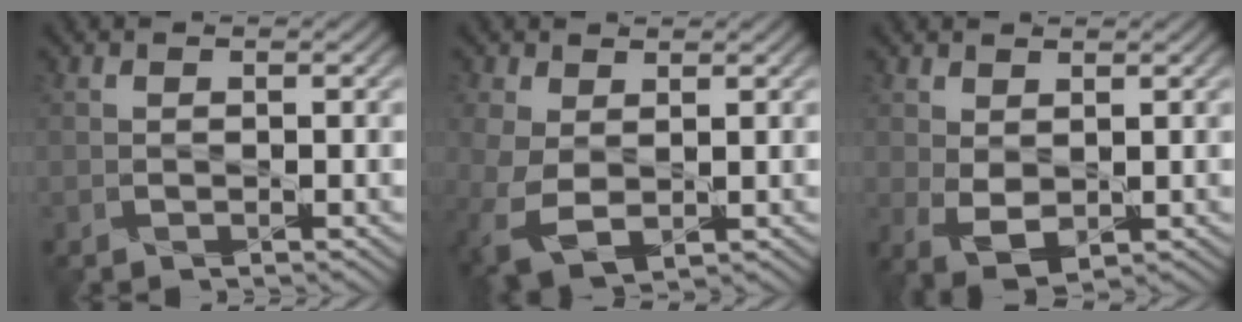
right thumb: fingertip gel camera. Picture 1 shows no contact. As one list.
[{"total": 5.3, "force": [-0.9, 3.3, 4.1], "torque": [-0.116, -0.009, -0.021]}, {"total": 3.1, "force": [0.8, 1.6, 2.5], "torque": [-0.063, -0.005, 0.018]}]